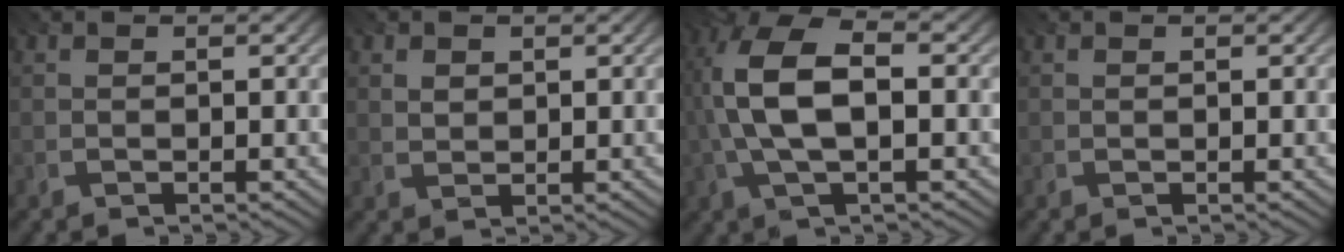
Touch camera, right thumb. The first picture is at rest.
{"total": 1.6, "force": [0.7, 1.3, 0.7], "torque": [-0.017, -0.007, 0.019]}
{"total": 10.1, "force": [-0.8, 4.5, 9.0], "torque": [-0.207, 0.011, -0.025]}
{"total": 0.0}